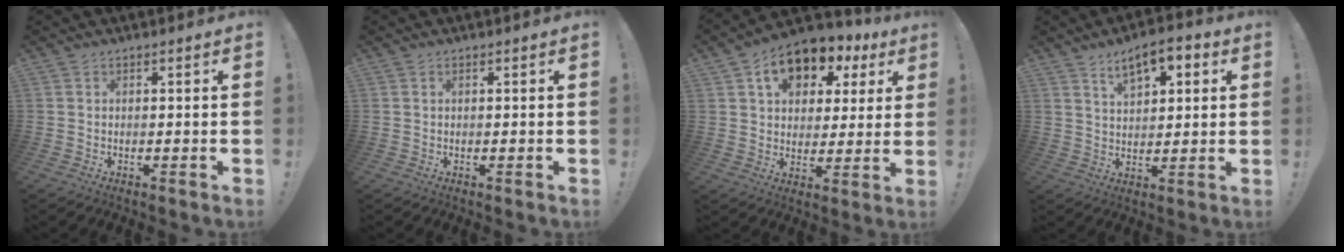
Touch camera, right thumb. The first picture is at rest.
{"total": 0.0}
{"total": 13.1, "force": [6.7, 8.8, 6.9], "torque": [-0.107, -0.029, 0.122]}
{"total": 8.8, "force": [4.9, 4.3, 5.9], "torque": [-0.083, -0.016, 0.085]}